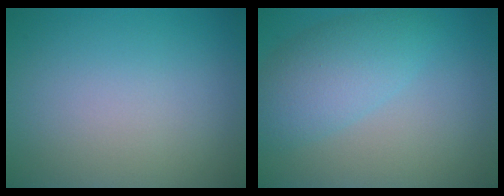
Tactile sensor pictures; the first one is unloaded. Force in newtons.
{"total": 4.8, "press": 4.8, "slide": 0.3}